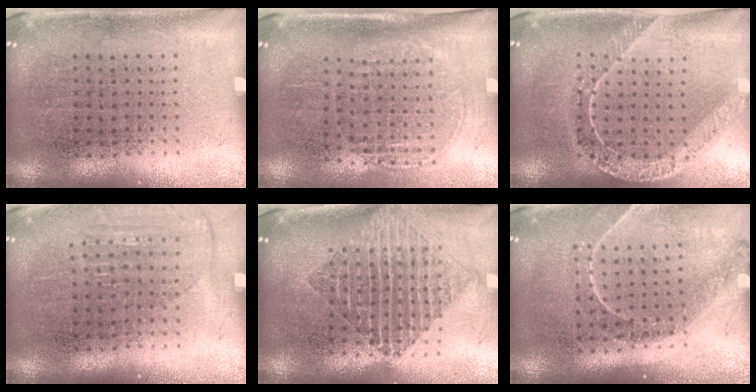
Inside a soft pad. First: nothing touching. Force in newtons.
{"total": 1.4, "press": 1.2, "slide": 0.8}
{"total": 1.7, "press": 1.6, "slide": 0.5}
{"total": 1.3, "press": 1.2, "slide": 0.6}
{"total": 1.9, "press": 1.6, "slide": 1.1}
{"total": 1.3, "press": 1.3, "slide": 0.2}